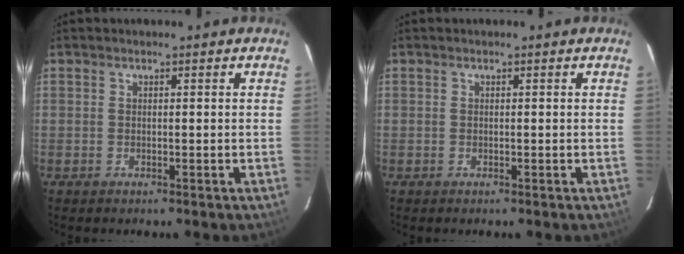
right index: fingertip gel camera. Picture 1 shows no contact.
{"total": 0.0}